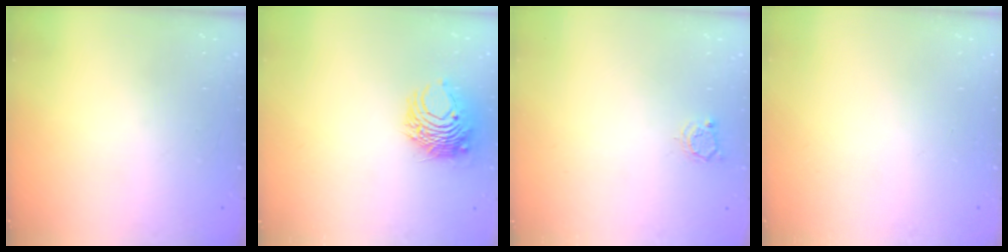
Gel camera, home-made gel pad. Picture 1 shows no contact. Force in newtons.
{"total": 8.4, "press": 8.4, "slide": 0.3}
{"total": 2.8, "press": 2.8, "slide": 0.5}
{"total": 0.0}